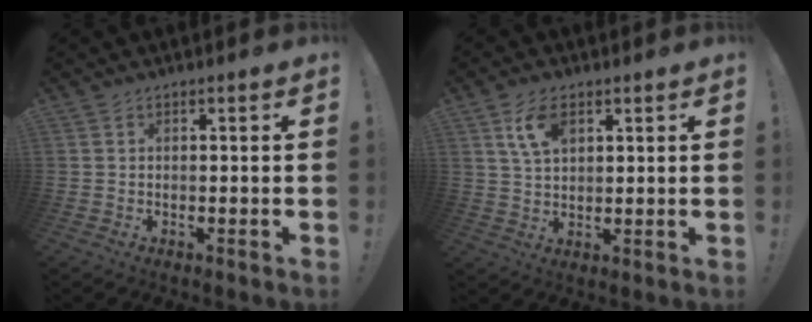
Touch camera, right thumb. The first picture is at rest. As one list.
[{"total": 7.7, "force": [3.6, 4.2, 5.4], "torque": [-0.094, -0.004, 0.066]}]